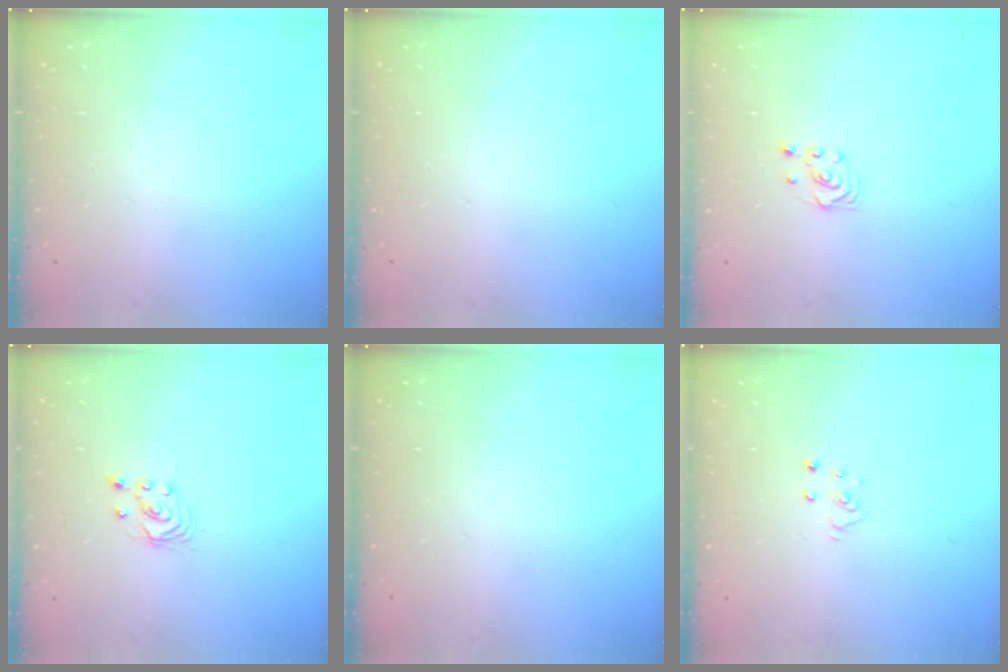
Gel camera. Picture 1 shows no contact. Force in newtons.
{"total": 0.0}
{"total": 2.9, "press": 2.6, "slide": 1.4}
{"total": 1.7, "press": 1.7, "slide": 0.2}
{"total": 0.0}
{"total": 3.6, "press": 3.6, "slide": 0.2}